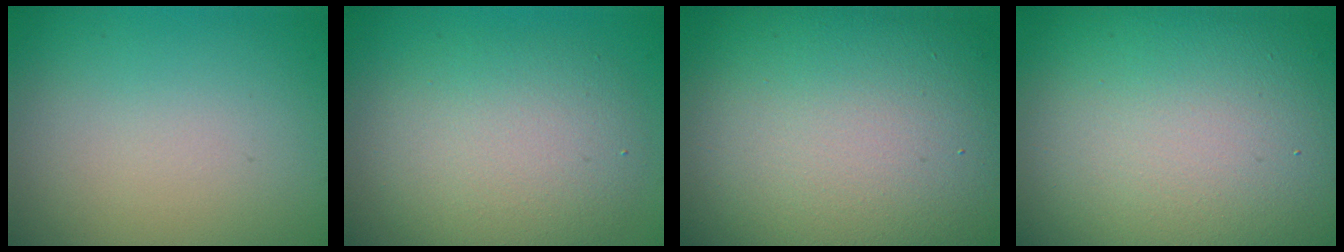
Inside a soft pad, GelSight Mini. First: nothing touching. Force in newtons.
{"total": 5.7, "press": 5.7, "slide": 0.4}
{"total": 17.1, "press": 17.1, "slide": 1.0}
{"total": 19.3, "press": 19.3, "slide": 0.6}